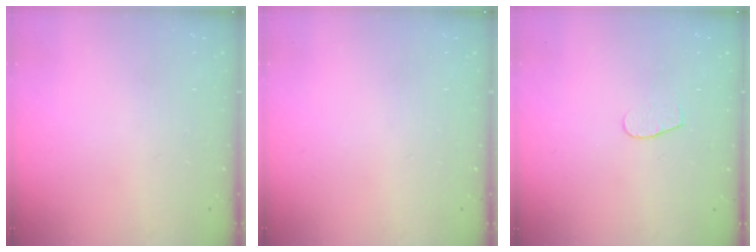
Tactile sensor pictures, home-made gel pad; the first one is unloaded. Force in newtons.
{"total": 0.0}
{"total": 4.6, "press": 4.6, "slide": 0.4}